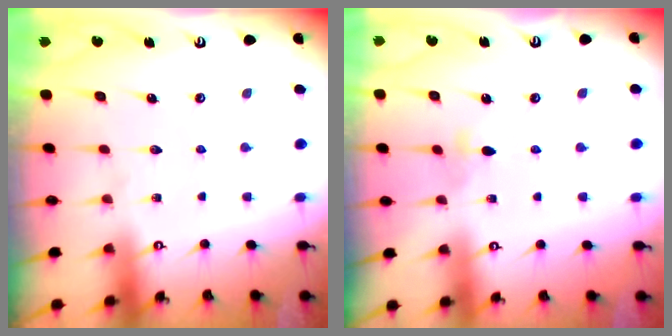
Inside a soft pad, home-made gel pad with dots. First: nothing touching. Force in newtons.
{"total": 3.0, "press": 2.9, "slide": 0.6}